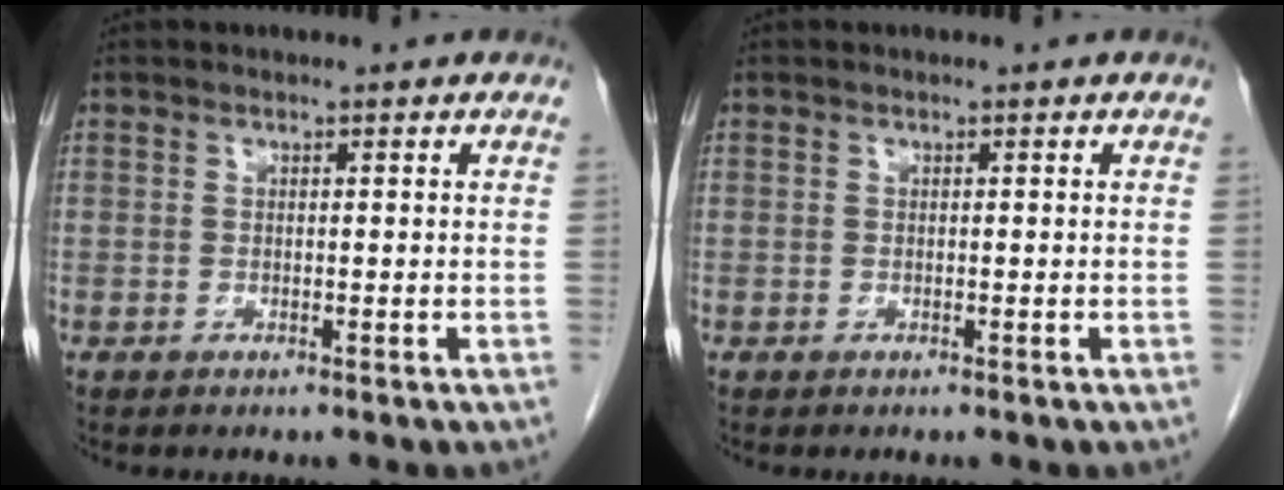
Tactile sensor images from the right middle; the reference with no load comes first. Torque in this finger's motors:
{"motor_torque": [-0.01, 0.04, -0.02, -0.01]}